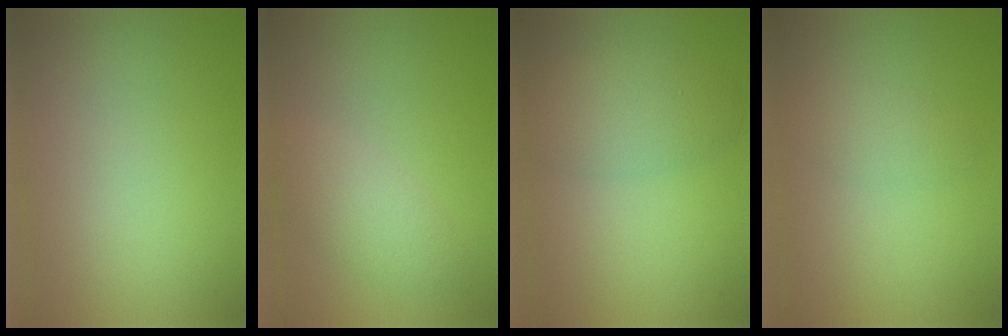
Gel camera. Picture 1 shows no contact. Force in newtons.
{"total": 2.9, "press": 2.9, "slide": 0.1}
{"total": 3.9, "press": 3.9, "slide": 0.3}
{"total": 1.7, "press": 1.7, "slide": 0.1}